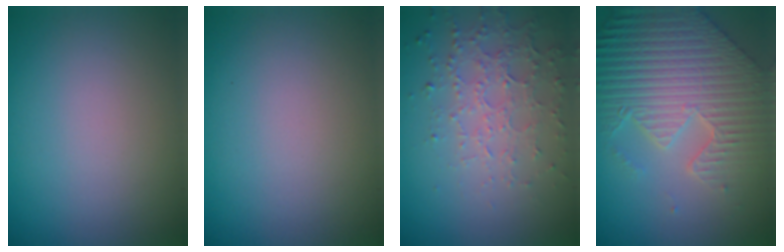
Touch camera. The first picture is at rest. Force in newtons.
{"total": 0.0}
{"total": 4.5, "press": 3.2, "slide": 3.1}
{"total": 8.6, "press": 6.5, "slide": 5.6}